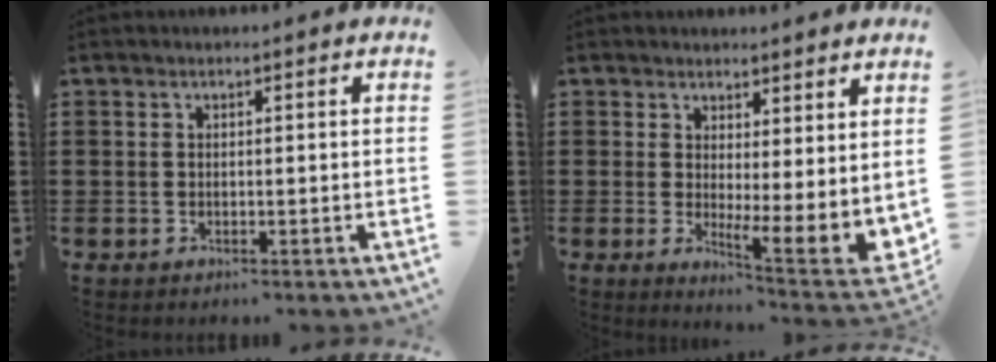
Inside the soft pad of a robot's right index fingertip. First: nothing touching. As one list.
[{"total": 3.0, "force": [0.8, 0.3, 2.8], "torque": [-0.043, -0.034, 0.015]}]